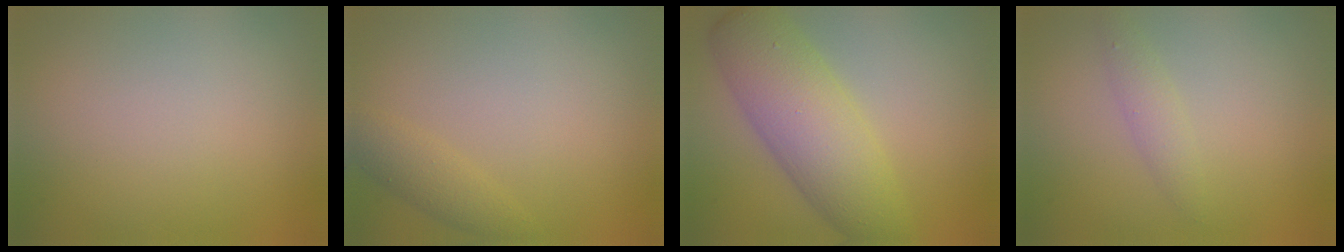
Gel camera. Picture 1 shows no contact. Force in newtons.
{"total": 1.9, "press": 1.9, "slide": 0.1}
{"total": 7.6, "press": 7.6, "slide": 0.2}
{"total": 1.6, "press": 1.6, "slide": 0.1}